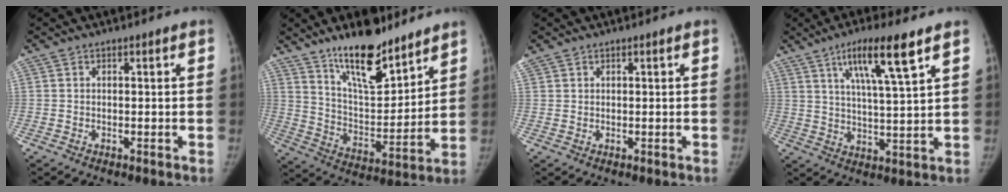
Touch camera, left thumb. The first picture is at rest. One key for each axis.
{"total": 16.1, "fx": 12.1, "fy": 5.4, "fz": 9.1, "tx": -0.108, "ty": -0.087, "tz": 0.211}
{"total": 1.1, "fx": 0.7, "fy": 0.8, "fz": 0.1, "tx": 0.001, "ty": 0.011, "tz": 0.016}
{"total": 11.5, "fx": 6.4, "fy": 1.3, "fz": 9.5, "tx": -0.165, "ty": -0.027, "tz": 0.111}